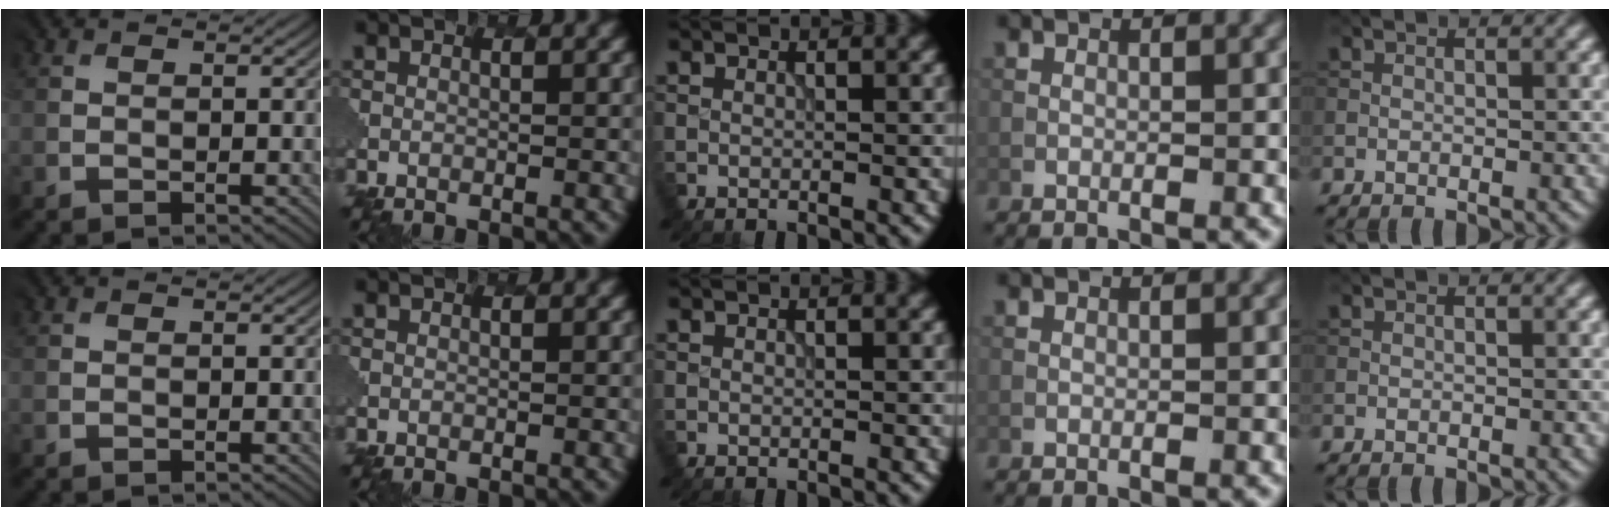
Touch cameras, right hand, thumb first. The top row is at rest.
{}